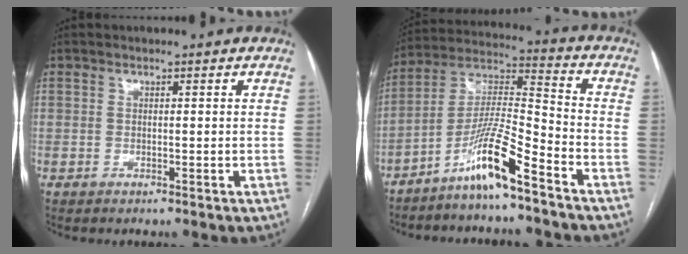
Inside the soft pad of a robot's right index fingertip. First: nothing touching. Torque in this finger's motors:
{"motor_torque": [0.98, -0.36, 0.53, 0.11]}